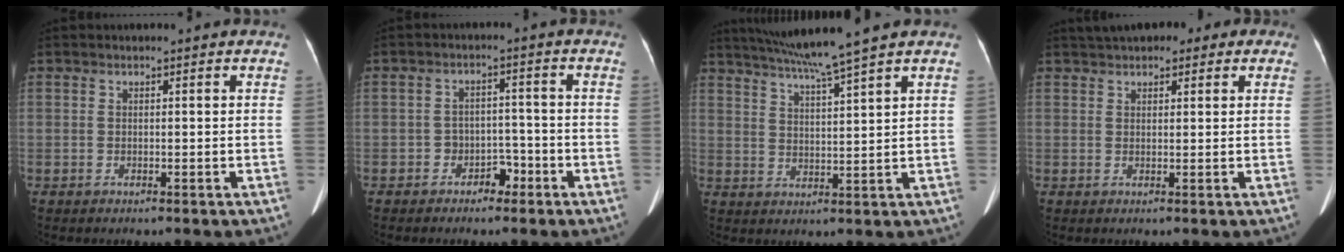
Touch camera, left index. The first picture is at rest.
{"total": 3.4, "force": [-2.2, 2.2, 1.3], "torque": [-0.015, 0.015, -0.031]}
{"total": 8.9, "force": [7.5, -2.1, 4.3], "torque": [-0.075, 0.003, 0.126]}
{"total": 7.5, "force": [5.2, 3.9, 3.7], "torque": [-0.044, 0.039, 0.072]}